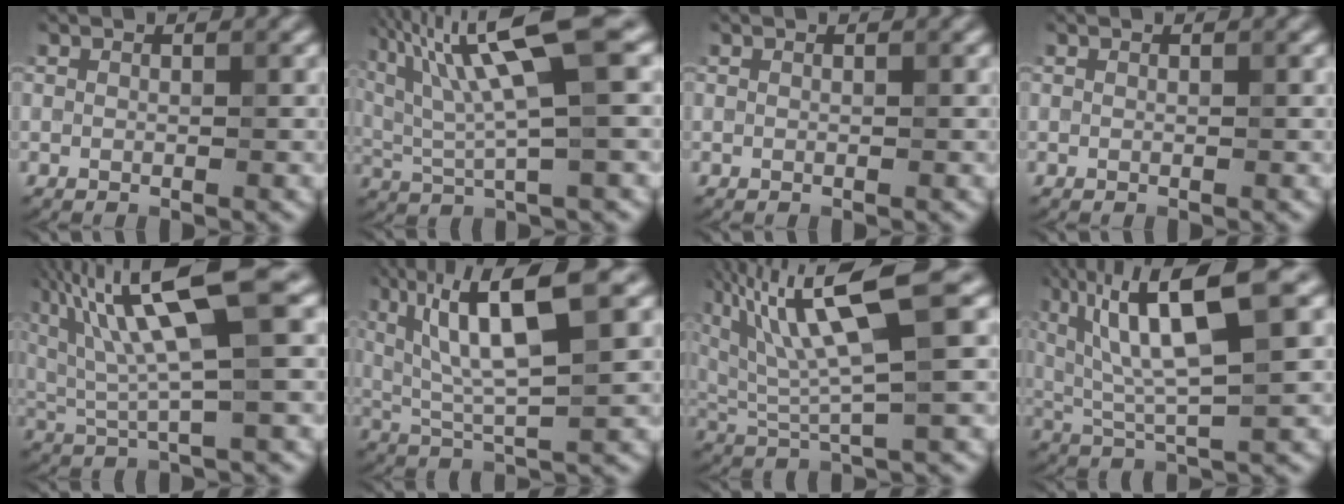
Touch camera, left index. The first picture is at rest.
{"total": 10.8, "force": [4.5, 2.3, 9.6], "torque": [-0.173, 0.018, 0.082]}
{"total": 0.0}
{"total": 0.0}
{"total": 12.0, "force": [4.8, 2.6, 10.7], "torque": [-0.199, 0.020, 0.086]}
{"total": 9.5, "force": [3.8, 2.1, 8.5], "torque": [-0.142, 0.012, 0.068]}
{"total": 9.9, "force": [4.2, 1.9, 8.7], "torque": [-0.166, 0.017, 0.079]}
{"total": 10.9, "force": [4.4, 2.5, 9.6], "torque": [-0.164, 0.019, 0.078]}